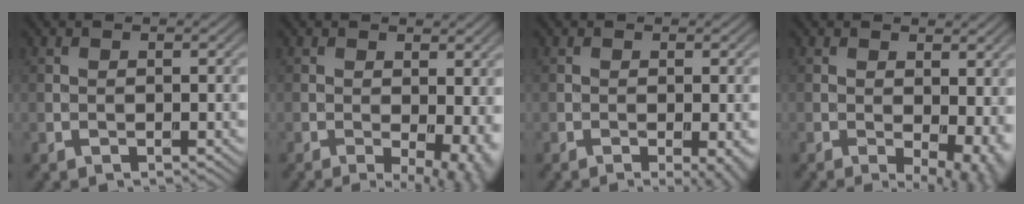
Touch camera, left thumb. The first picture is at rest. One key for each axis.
{"total": 7.2, "fx": -1.0, "fy": 3.0, "fz": 6.4, "tx": -0.081, "ty": -0.008, "tz": -0.005}
{"total": 2.9, "fx": -0.9, "fy": 0.5, "fz": 2.7, "tx": -0.036, "ty": -0.002, "tz": -0.013}
{"total": 7.3, "fx": -0.7, "fy": 3.7, "fz": 6.3, "tx": -0.077, "ty": -0.013, "tz": 0.002}